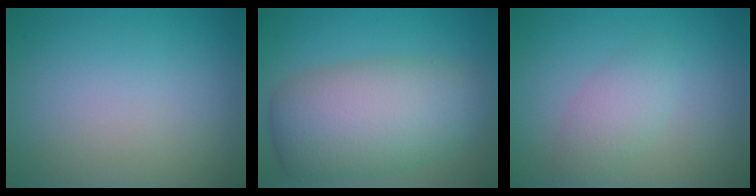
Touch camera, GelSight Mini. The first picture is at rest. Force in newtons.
{"total": 8.8, "press": 8.8, "slide": 0.4}
{"total": 2.4, "press": 2.4, "slide": 0.1}